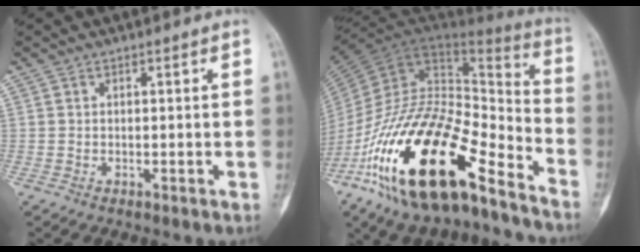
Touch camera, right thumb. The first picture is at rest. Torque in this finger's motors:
{"motor_torque": [2.58, 2.43, 2.17, -0.60, 1.05]}